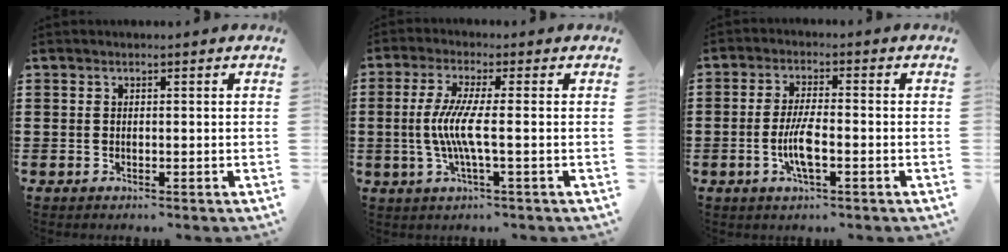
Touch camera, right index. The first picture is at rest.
{"total": 6.3, "force": [-0.9, 0.2, 6.2], "torque": [-0.140, -0.017, -0.029]}
{"total": 5.4, "force": [-1.6, 1.3, 5.1], "torque": [-0.114, -0.007, -0.036]}